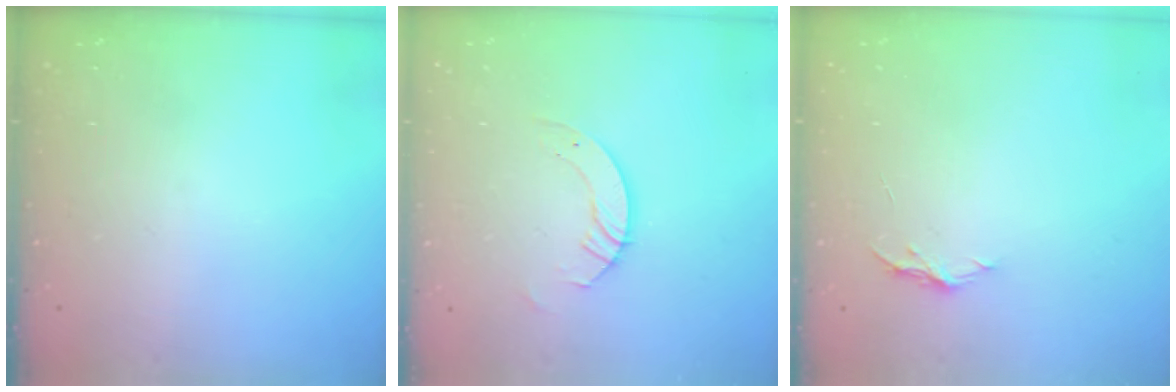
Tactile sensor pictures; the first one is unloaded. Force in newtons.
{"total": 3.3, "press": 3.3, "slide": 0.2}
{"total": 4.0, "press": 4.0, "slide": 0.4}